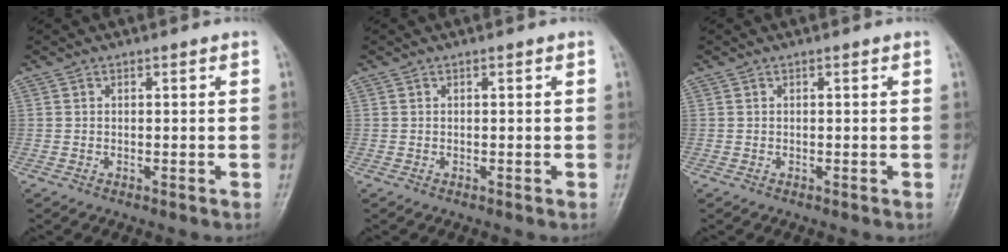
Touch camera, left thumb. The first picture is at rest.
{"total": 0.0}
{"total": 0.0}